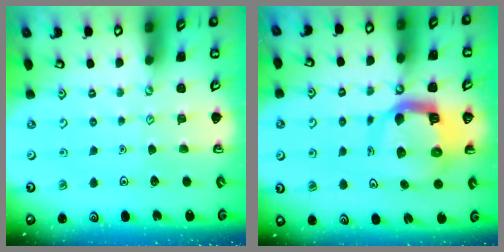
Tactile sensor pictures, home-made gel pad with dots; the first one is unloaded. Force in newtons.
{"total": 12.0, "press": 11.9, "slide": 1.5}